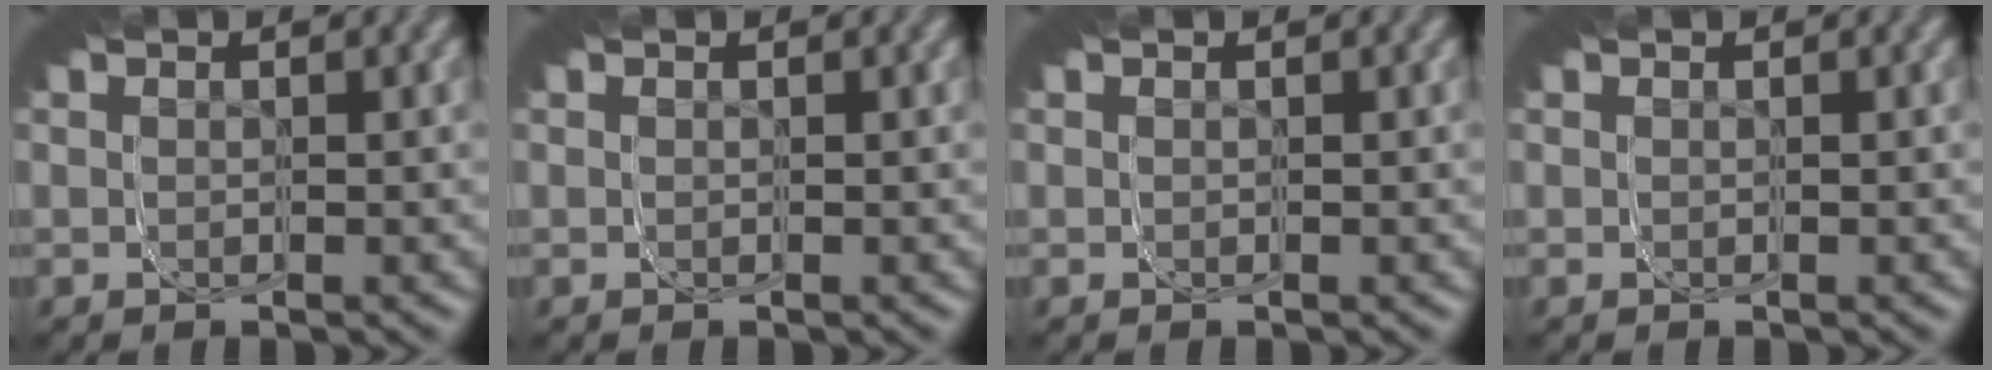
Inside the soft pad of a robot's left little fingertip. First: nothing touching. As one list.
[{"total": 0.0}, {"total": 0.0}, {"total": 0.0}]